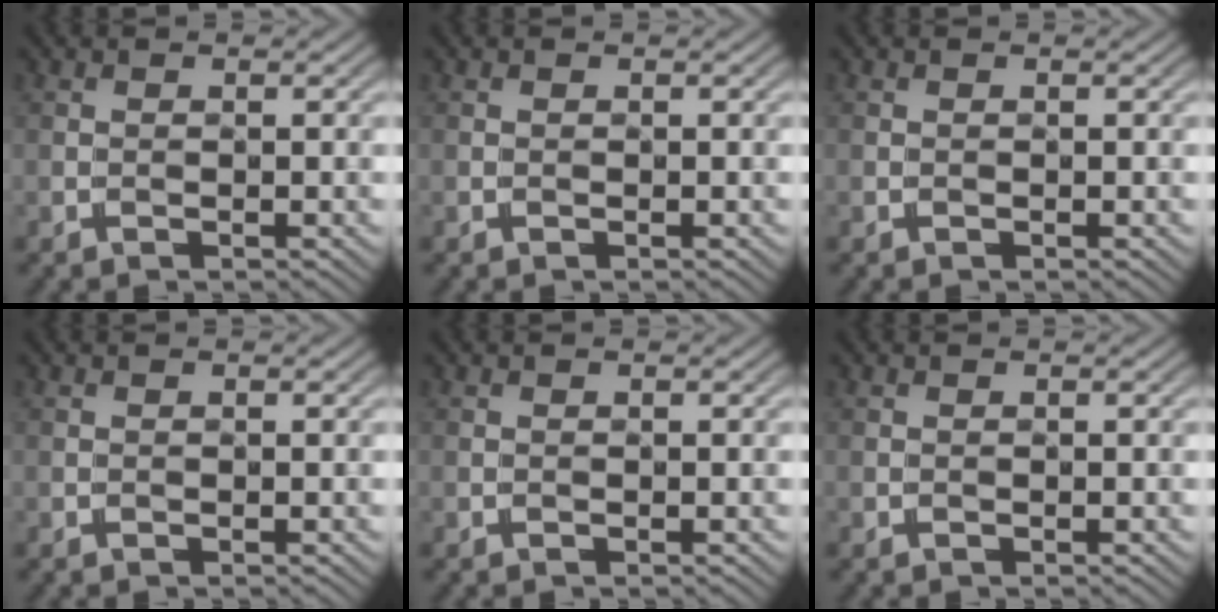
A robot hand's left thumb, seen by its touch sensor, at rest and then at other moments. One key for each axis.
{"total": 0.0}
{"total": 0.0}
{"total": 0.0}
{"total": 0.0}
{"total": 0.0}